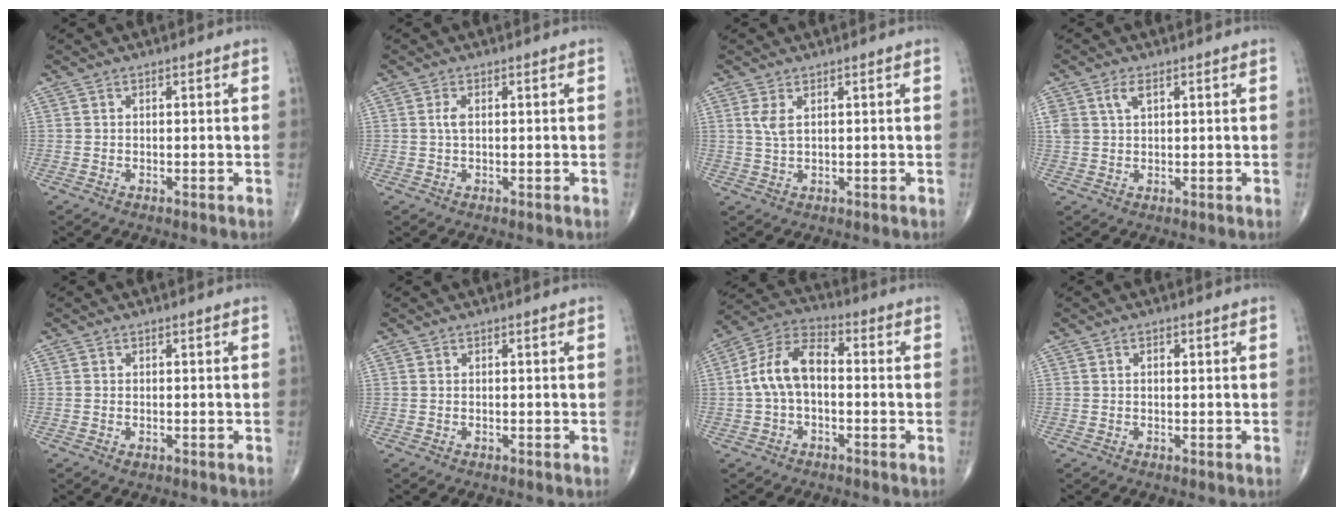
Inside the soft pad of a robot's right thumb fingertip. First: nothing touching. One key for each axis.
{"total": 2.1, "fx": 0.1, "fy": 0.9, "fz": 1.9, "tx": -0.045, "ty": 0.003, "tz": 0.000}
{"total": 2.5, "fx": 1.0, "fy": 0.9, "fz": 2.1, "tx": -0.049, "ty": -0.001, "tz": 0.027}
{"total": 3.7, "fx": 1.7, "fy": 1.9, "fz": 2.6, "tx": -0.058, "ty": 0.005, "tz": 0.038}
{"total": 0.8, "fx": -0.3, "fy": 0.6, "fz": 0.6, "tx": -0.010, "ty": -0.001, "tz": -0.003}
{"total": 0.0}
{"total": 10.3, "fx": -0.5, "fy": 6.0, "fz": 8.4, "tx": -0.160, "ty": 0.036, "tz": -0.020}
{"total": 1.0, "fx": 0.3, "fy": 0.5, "fz": 0.9, "tx": -0.017, "ty": 0.004, "tz": 0.003}